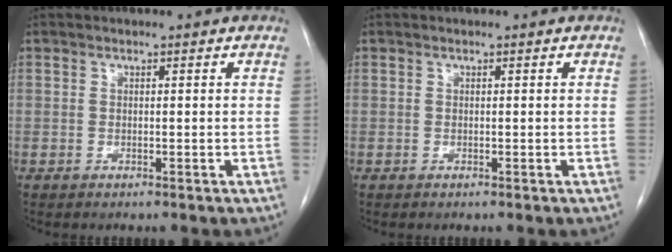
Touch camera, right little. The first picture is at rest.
{"total": 0.0}